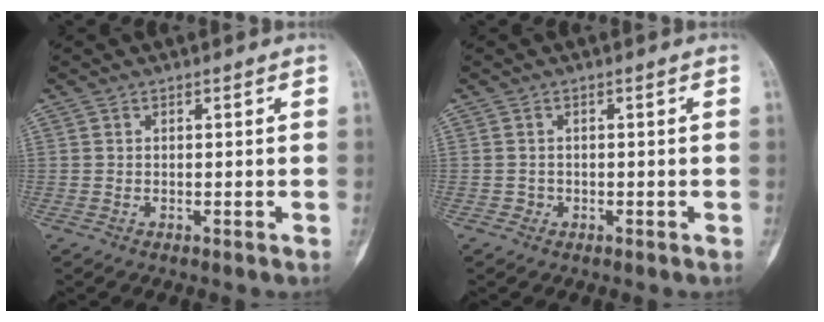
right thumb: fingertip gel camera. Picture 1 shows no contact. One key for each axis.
{"total": 0.8, "fx": -0.3, "fy": 0.8, "fz": 0.0, "tx": 0.003, "ty": 0.005, "tz": -0.006}